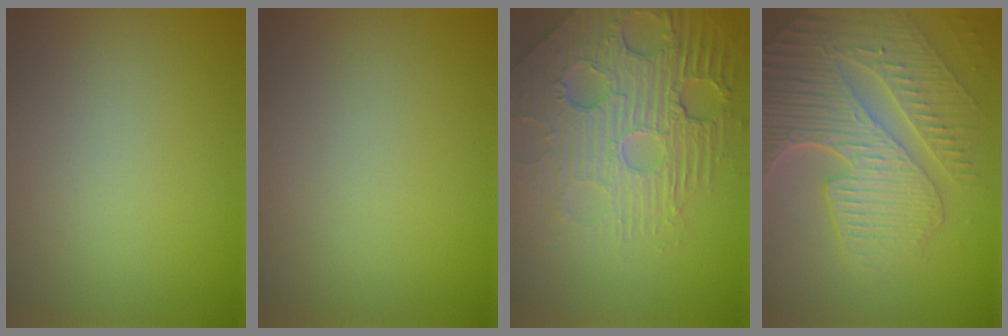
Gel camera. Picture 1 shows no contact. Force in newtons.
{"total": 0.0}
{"total": 7.8, "press": 5.6, "slide": 5.4}
{"total": 9.5, "press": 6.4, "slide": 7.1}